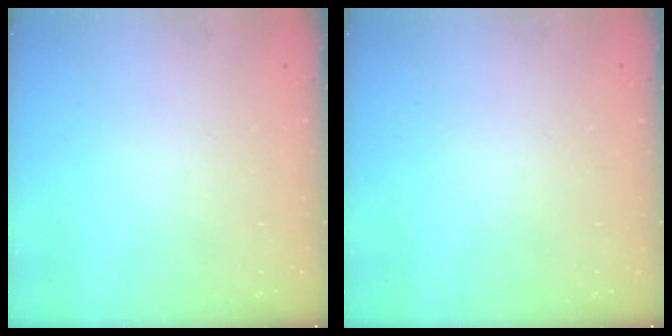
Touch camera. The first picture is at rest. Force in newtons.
{"total": 0.0}